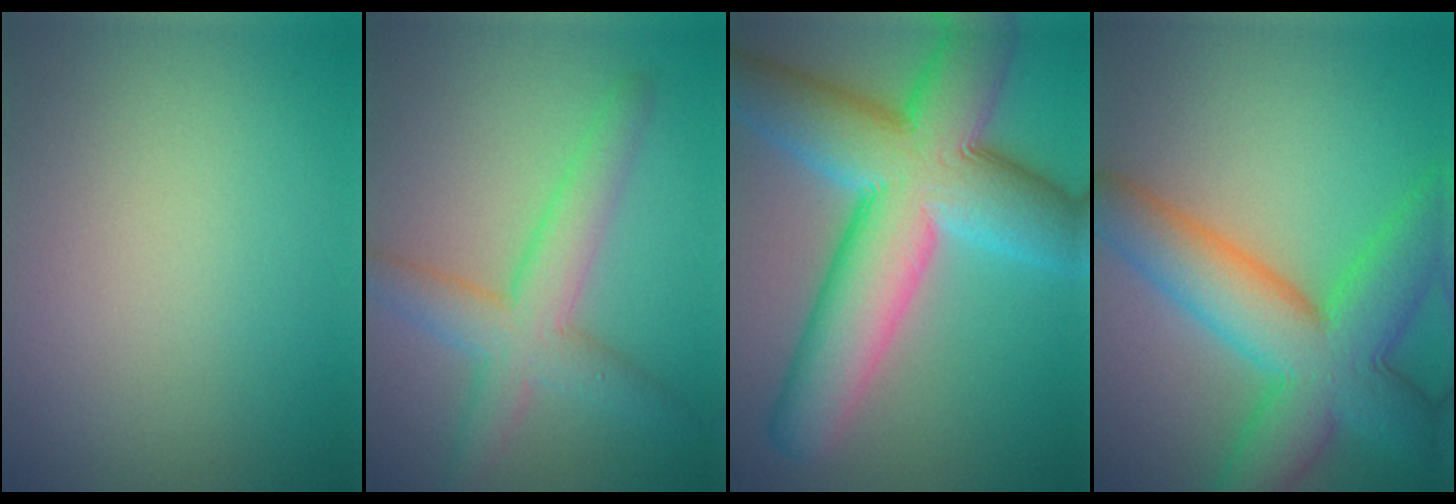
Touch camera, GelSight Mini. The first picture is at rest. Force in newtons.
{"total": 4.9, "press": 4.9, "slide": 0.1}
{"total": 13.8, "press": 13.8, "slide": 0.6}
{"total": 10.3, "press": 10.3, "slide": 0.3}